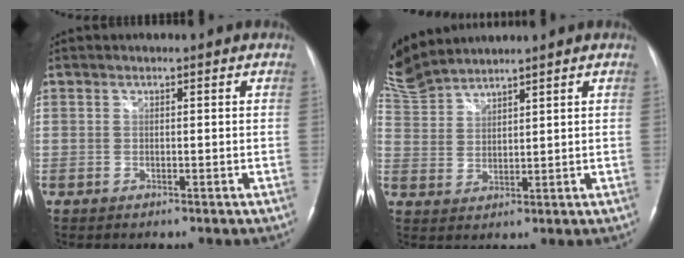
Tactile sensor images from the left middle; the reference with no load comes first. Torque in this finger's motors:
{"motor_torque": [0.06, -0.13, 0.00, 0.04]}